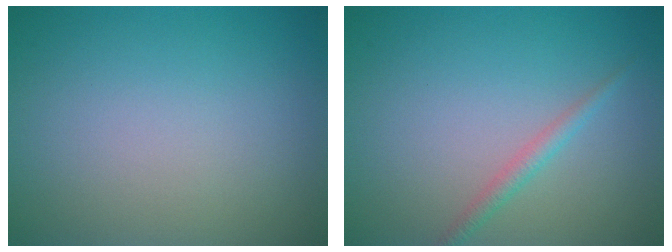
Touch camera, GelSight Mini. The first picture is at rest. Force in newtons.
{"total": 1.4, "press": 1.4, "slide": 0.1}